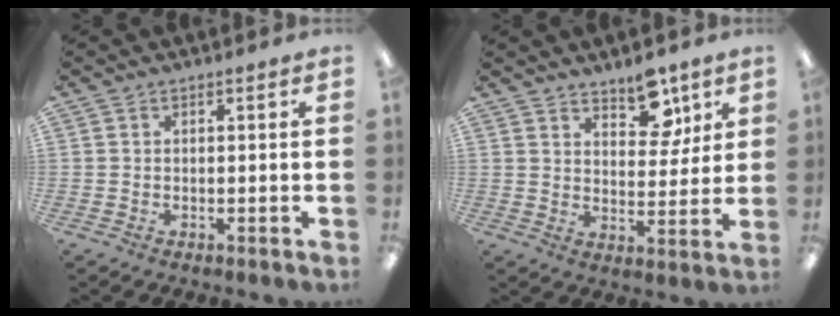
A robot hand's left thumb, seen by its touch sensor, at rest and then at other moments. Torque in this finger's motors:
{"motor_torque": [0.08, 0.05, -0.21, -0.03, -0.03]}